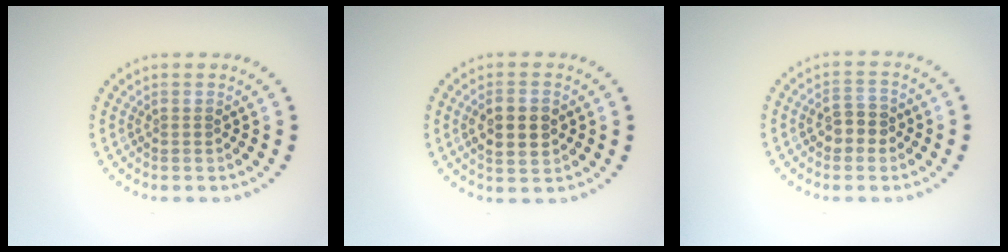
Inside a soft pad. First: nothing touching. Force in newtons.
{"total": 3.4, "press": 3.4, "slide": 0.0}
{"total": 2.5, "press": 2.4, "slide": 0.5}